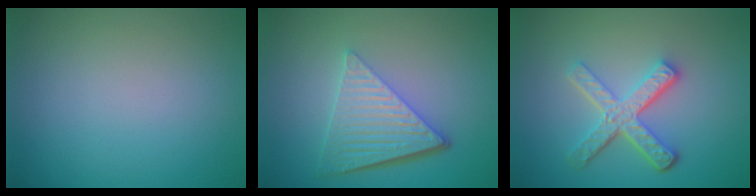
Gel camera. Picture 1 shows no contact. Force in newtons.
{"total": 6.4, "press": 4.3, "slide": 4.7}
{"total": 4.8, "press": 3.6, "slide": 3.3}